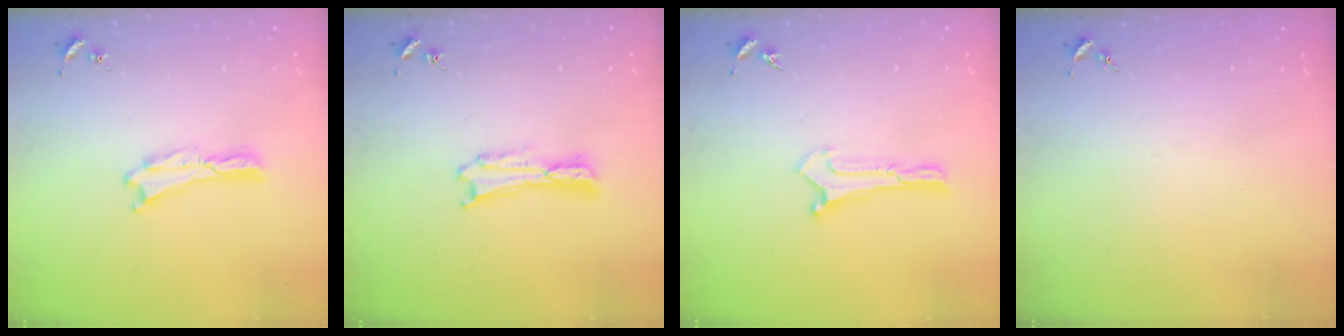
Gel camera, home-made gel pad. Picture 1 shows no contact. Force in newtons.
{"total": 0.6, "press": 0.6, "slide": 0.2}
{"total": 0.0}
{"total": 0.0}